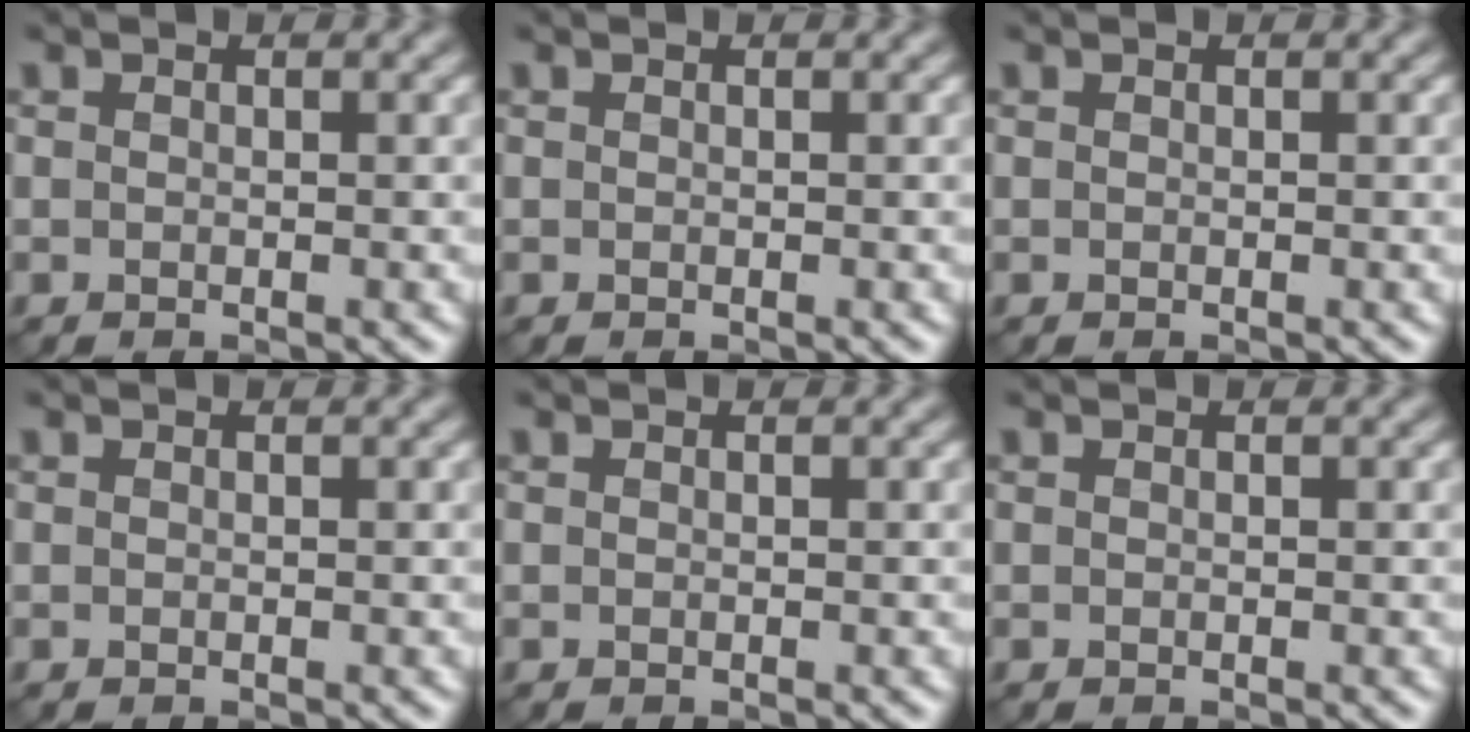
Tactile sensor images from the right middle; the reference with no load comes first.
{"total": 0.0}
{"total": 0.0}
{"total": 0.0}
{"total": 0.0}
{"total": 0.0}